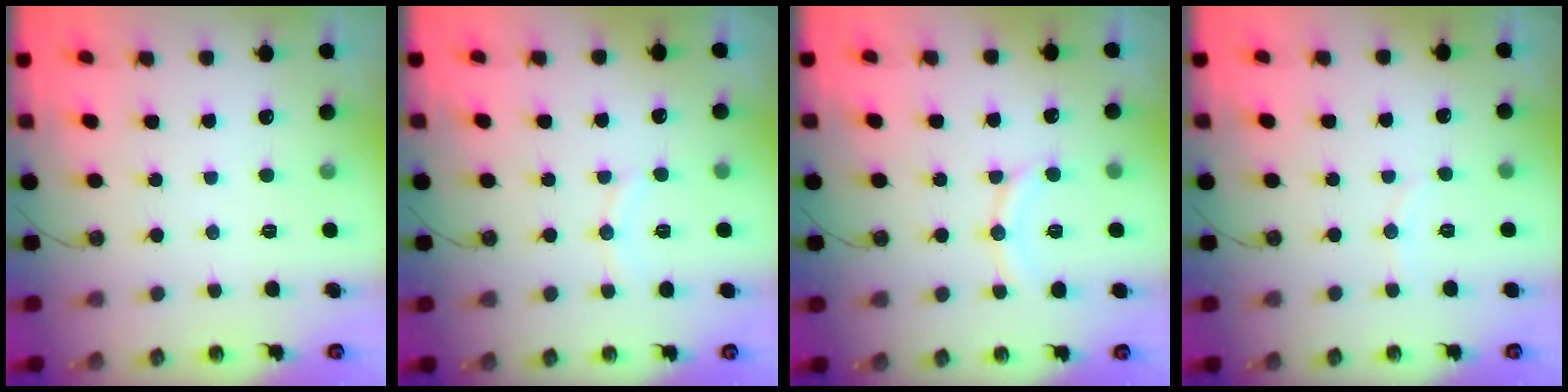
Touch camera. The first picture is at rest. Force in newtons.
{"total": 5.0, "press": 5.0, "slide": 0.6}
{"total": 8.8, "press": 8.7, "slide": 0.8}
{"total": 2.7, "press": 2.7, "slide": 0.3}